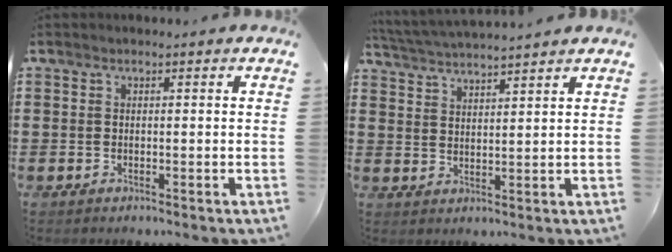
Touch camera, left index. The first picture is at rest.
{"total": 3.5, "force": [3.4, -0.6, 0.3], "torque": [-0.020, -0.018, 0.059]}